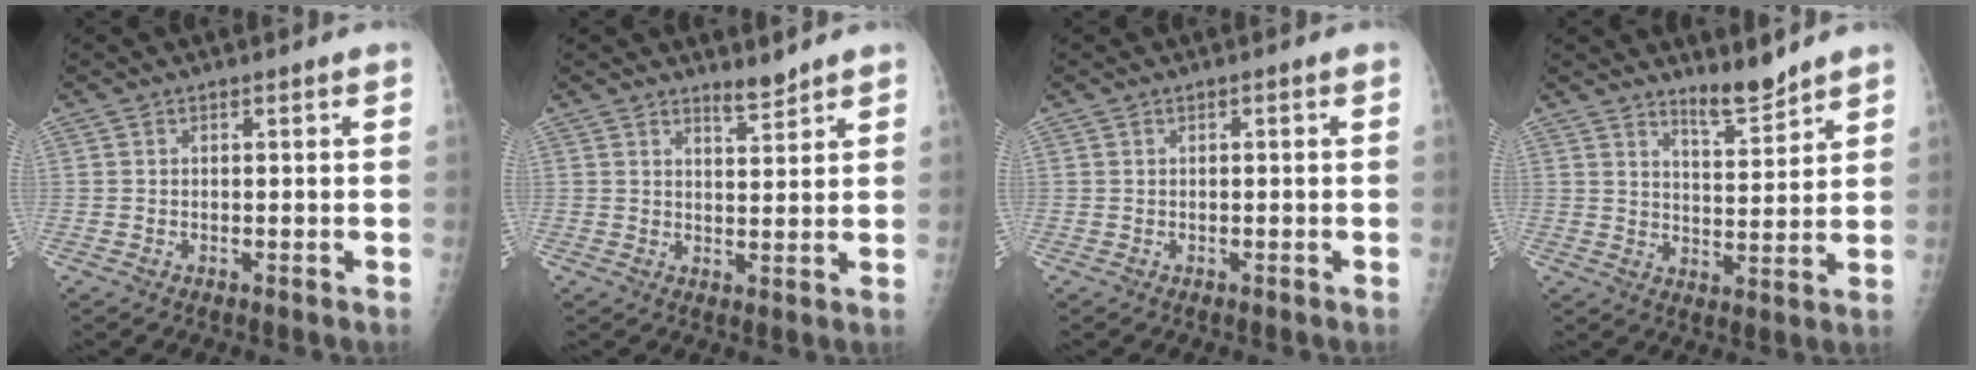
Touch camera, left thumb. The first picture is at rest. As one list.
[{"total": 2.6, "force": [2.6, 0.2, 0.5], "torque": [0.003, -0.029, 0.045]}, {"total": 0.0}, {"total": 5.4, "force": [4.9, 0.6, 2.0], "torque": [-0.021, -0.052, 0.086]}]